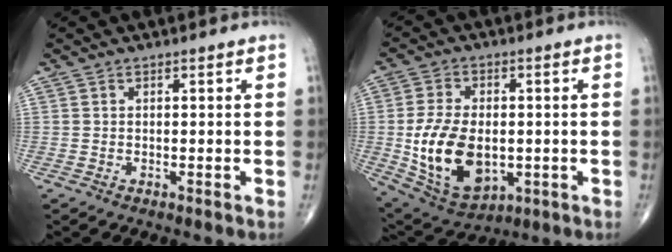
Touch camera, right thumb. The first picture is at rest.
{"total": 15.9, "force": [-1.9, 9.8, 12.5], "torque": [-0.215, -0.007, -0.012]}